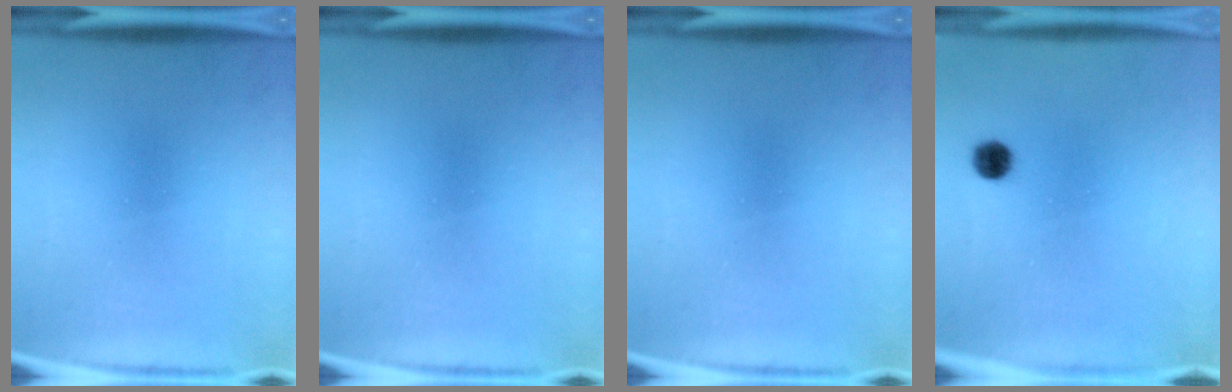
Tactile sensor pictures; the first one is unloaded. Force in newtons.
{"total": 0.0}
{"total": 0.0}
{"total": 3.5}